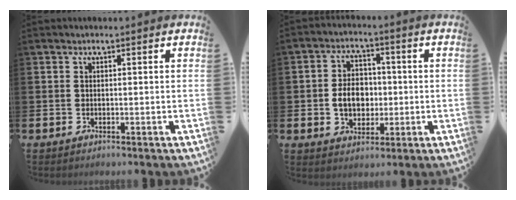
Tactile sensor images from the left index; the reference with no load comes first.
{"total": 5.7, "force": [-0.4, 4.5, 3.4], "torque": [-0.057, 0.007, -0.015]}